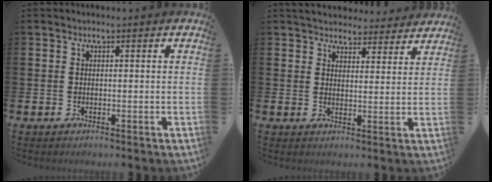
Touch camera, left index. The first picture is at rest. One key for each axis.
{"total": 4.6, "fx": 4.4, "fy": 1.2, "fz": 0.0, "tx": -0.005, "ty": -0.032, "tz": 0.078}